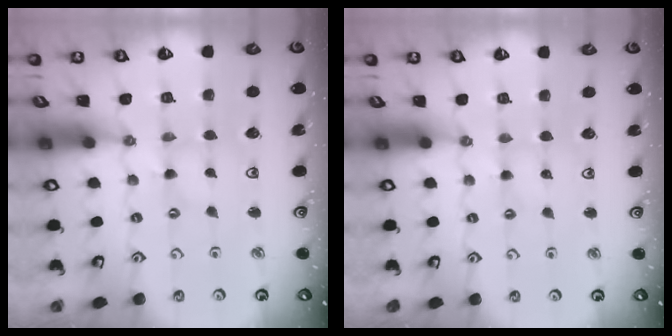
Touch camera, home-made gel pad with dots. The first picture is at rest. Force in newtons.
{"total": 1.4, "press": 1.4, "slide": 0.3}